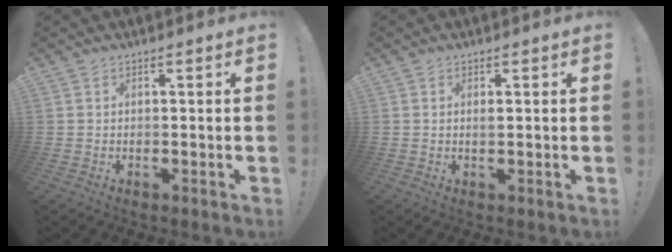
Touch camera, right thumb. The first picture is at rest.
{"total": 0.6, "force": [0.1, 0.0, 0.6], "torque": [-0.009, -0.003, 0.002]}